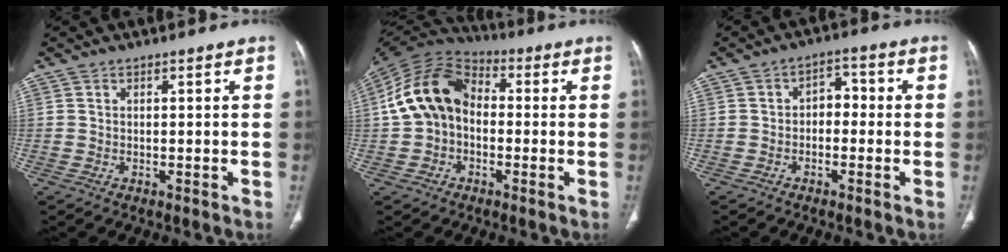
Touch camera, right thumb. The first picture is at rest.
{"total": 13.8, "force": [-0.3, 10.3, 9.2], "torque": [-0.161, 0.038, -0.019]}
{"total": 4.4, "force": [-0.7, 3.1, 3.0], "torque": [-0.023, 0.025, -0.023]}